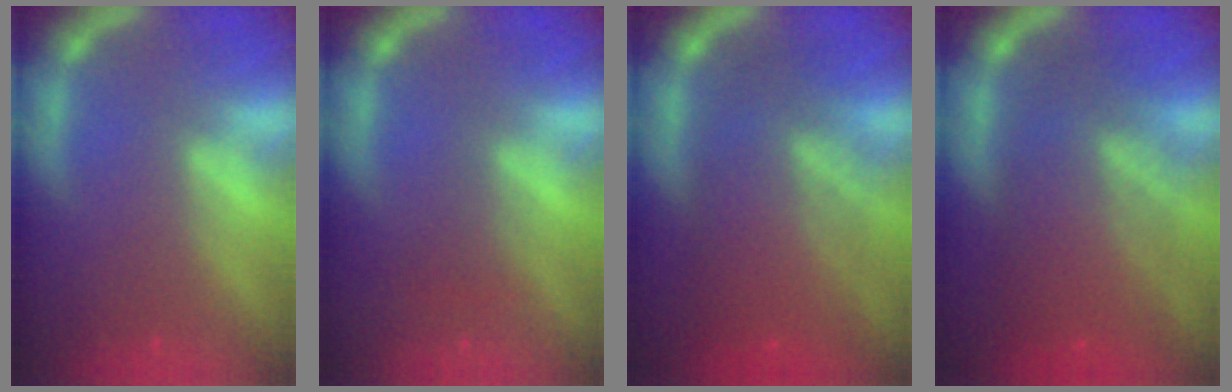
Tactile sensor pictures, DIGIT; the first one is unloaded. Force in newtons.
{"total": 1.5}
{"total": 9.1}
{"total": 9.1}